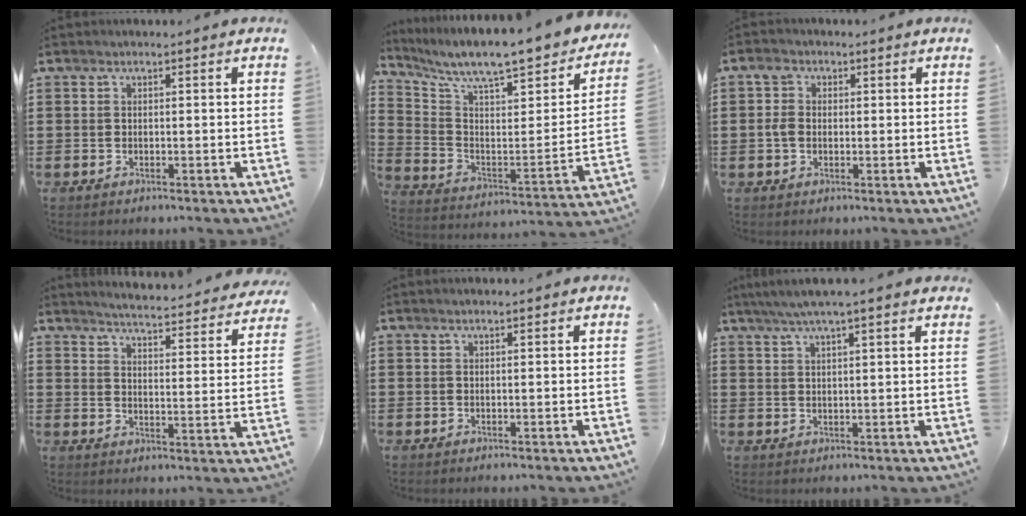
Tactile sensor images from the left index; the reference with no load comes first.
{"total": 8.6, "force": [7.4, 1.0, 4.1], "torque": [-0.098, -0.067, 0.119]}
{"total": 3.2, "force": [0.3, 2.8, 1.6], "torque": [-0.046, 0.008, 0.000]}
{"total": 3.9, "force": [3.8, -0.7, 0.8], "torque": [-0.028, -0.042, 0.057]}
{"total": 0.6, "force": [0.4, -0.1, 0.4], "torque": [-0.007, -0.001, 0.009]}
{"total": 4.2, "force": [3.3, -0.2, 2.6], "torque": [-0.059, -0.004, 0.059]}